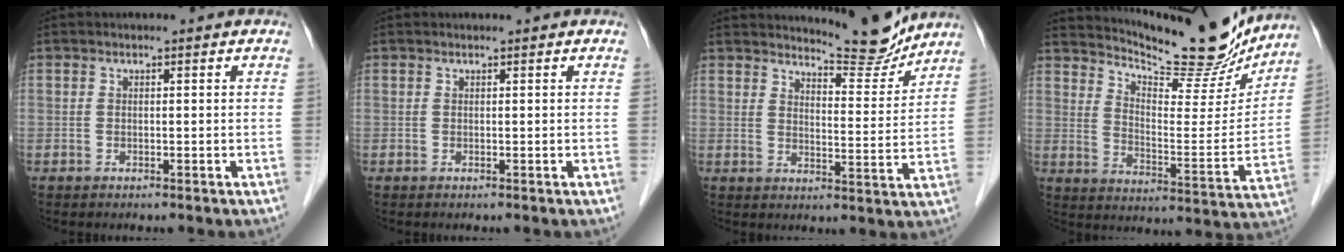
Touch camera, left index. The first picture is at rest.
{"total": 0.0}
{"total": 8.6, "force": [8.4, 0.6, 1.6], "torque": [-0.030, -0.024, 0.114]}
{"total": 18.6, "force": [17.2, 2.6, 6.7], "torque": [-0.110, -0.043, 0.243]}